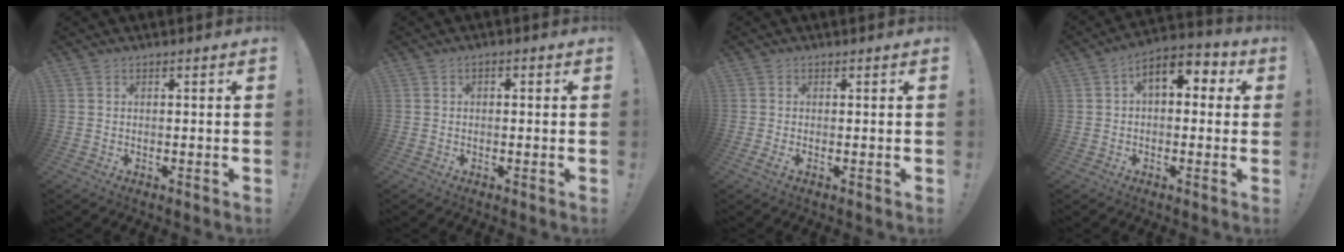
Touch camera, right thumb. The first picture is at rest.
{"total": 1.1, "force": [-0.8, 0.7, 0.5], "torque": [-0.009, 0.006, -0.014]}
{"total": 1.2, "force": [0.2, 0.6, 1.0], "torque": [-0.010, -0.003, 0.003]}
{"total": 8.6, "force": [2.6, 5.1, 6.5], "torque": [-0.095, -0.002, 0.047]}